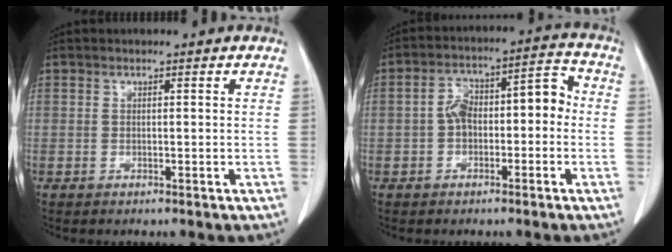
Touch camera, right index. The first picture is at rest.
{"total": 9.5, "force": [-1.0, 4.9, 8.1], "torque": [-0.136, 0.058, -0.016]}